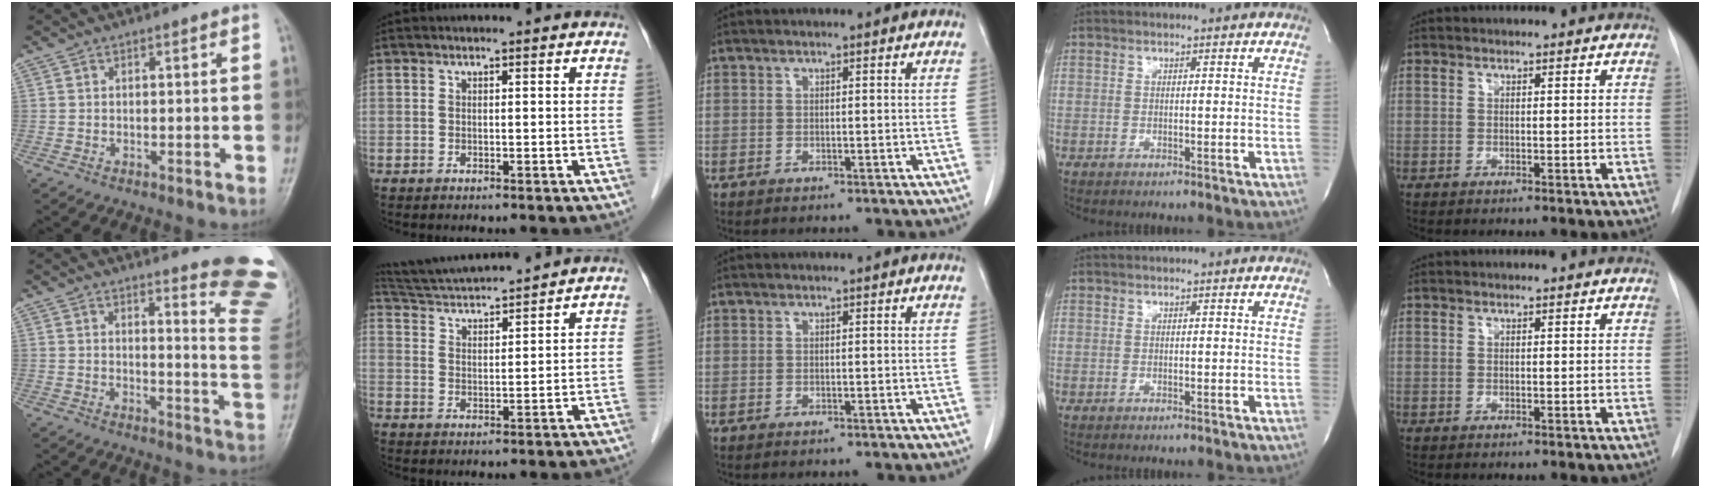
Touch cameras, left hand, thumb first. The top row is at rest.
{"thumb": {"total": 14.5, "force": [12.5, 1.3, 7.4], "torque": [-0.067, -0.143, 0.126]}, "index": {"total": 12.2, "force": [11.4, -0.1, 4.2], "torque": [-0.085, 0.021, 0.190]}}